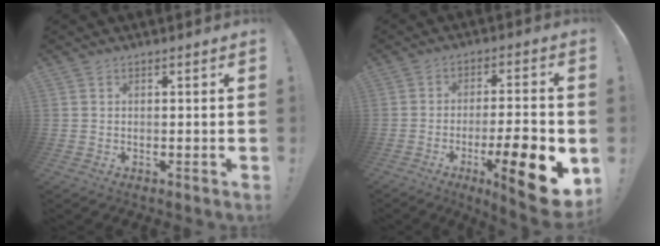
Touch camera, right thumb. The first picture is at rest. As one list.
[{"total": 16.2, "force": [-6.4, 3.6, 14.4], "torque": [-0.195, 0.025, -0.089]}]